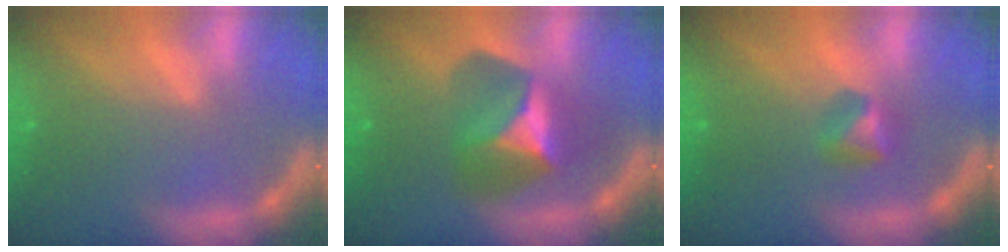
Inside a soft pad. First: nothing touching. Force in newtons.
{"total": 5.9}
{"total": 1.9}